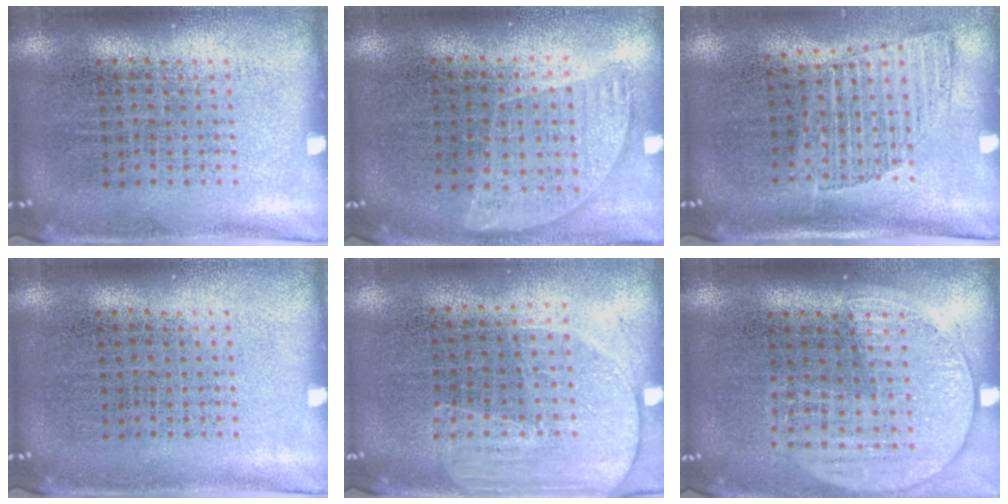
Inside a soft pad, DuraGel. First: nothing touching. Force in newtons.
{"total": 0.9, "press": 0.8, "slide": 0.3}
{"total": 1.3, "press": 1.0, "slide": 0.8}
{"total": 0.0}
{"total": 1.6, "press": 1.4, "slide": 0.8}
{"total": 1.5, "press": 1.4, "slide": 0.6}